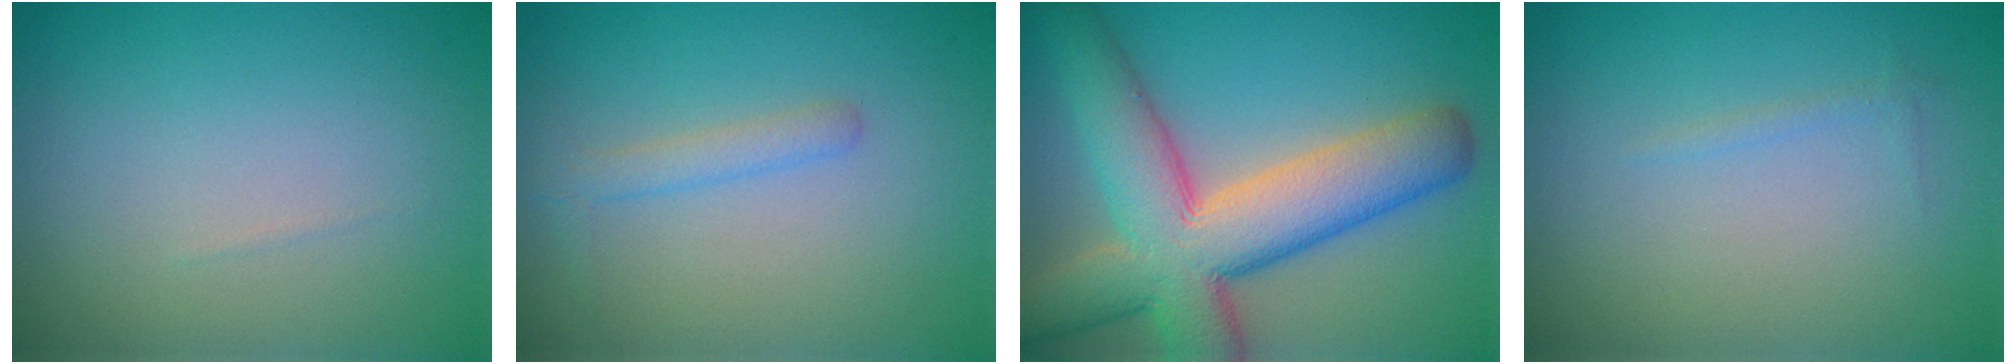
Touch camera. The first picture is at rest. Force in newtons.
{"total": 1.6, "press": 1.6, "slide": 0.1}
{"total": 11.1, "press": 11.1, "slide": 0.9}
{"total": 0.5, "press": 0.5, "slide": 0.1}